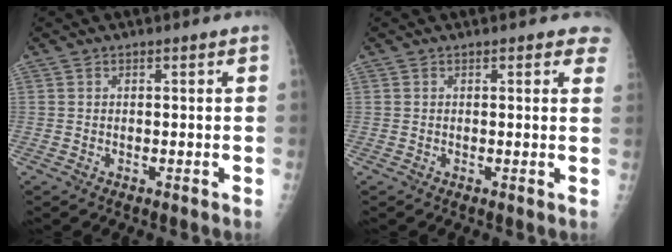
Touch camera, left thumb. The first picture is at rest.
{"total": 3.6, "force": [2.7, 1.4, 1.8], "torque": [0.005, -0.005, 0.019]}